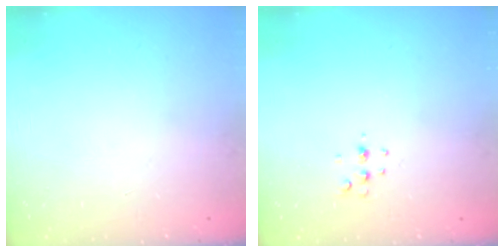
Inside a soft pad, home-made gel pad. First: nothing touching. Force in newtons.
{"total": 4.4, "press": 4.0, "slide": 1.8}